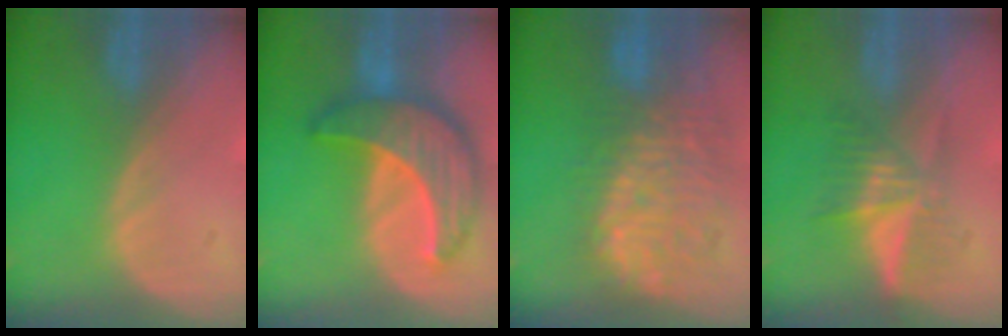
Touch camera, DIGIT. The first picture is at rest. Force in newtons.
{"total": 9.9, "press": 9.9, "slide": 0.8}
{"total": 11.5, "press": 10.5, "slide": 4.8}
{"total": 5.9, "press": 5.3, "slide": 2.7}